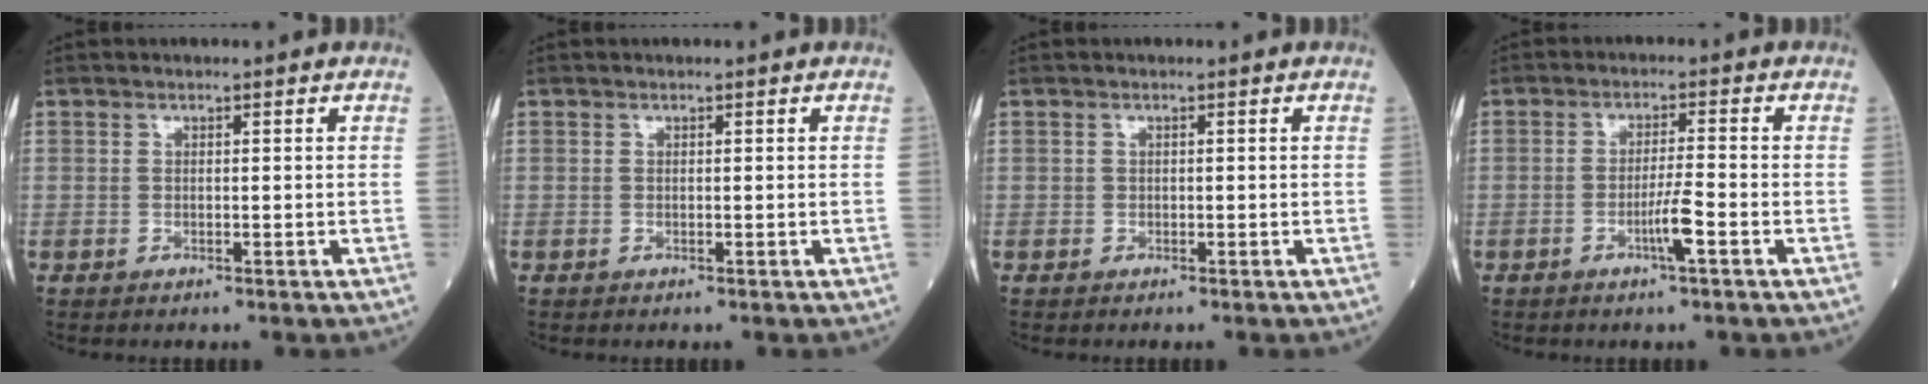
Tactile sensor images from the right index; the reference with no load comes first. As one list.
[{"total": 0.0}, {"total": 0.0}, {"total": 3.9, "force": [-1.9, -0.4, 3.4], "torque": [-0.062, -0.005, -0.038]}]